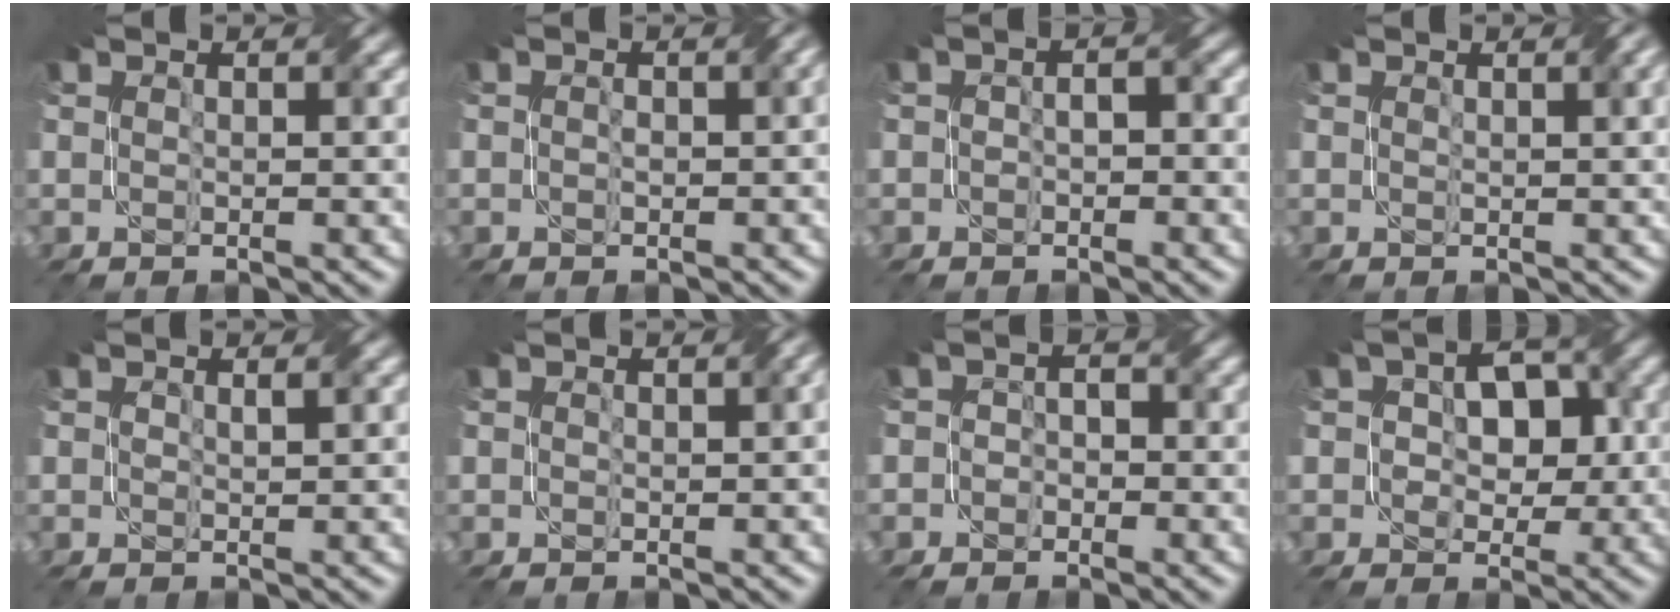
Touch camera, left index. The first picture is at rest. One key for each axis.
{"total": 2.0, "fx": -0.6, "fy": 0.9, "fz": 1.6, "tx": -0.023, "ty": -0.002, "tz": -0.008}
{"total": 1.8, "fx": -0.9, "fy": 1.0, "fz": 1.2, "tx": -0.013, "ty": 0.004, "tz": -0.014}
{"total": 1.7, "fx": 0.6, "fy": 0.3, "fz": 1.6, "tx": -0.024, "ty": 0.003, "tz": 0.009}
{"total": 0.5, "fx": 0.2, "fy": 0.4, "fz": 0.3, "tx": -0.008, "ty": -0.002, "tz": 0.004}
{"total": 1.5, "fx": -0.3, "fy": 0.7, "fz": 1.3, "tx": -0.018, "ty": -0.003, "tz": -0.005}
{"total": 2.2, "fx": -1.2, "fy": 1.9, "fz": 0.4, "tx": 0.010, "ty": 0.007, "tz": -0.033}
{"total": 5.3, "fx": 0.3, "fy": 3.7, "fz": 3.8, "tx": -0.037, "ty": 0.010, "tz": 0.000}